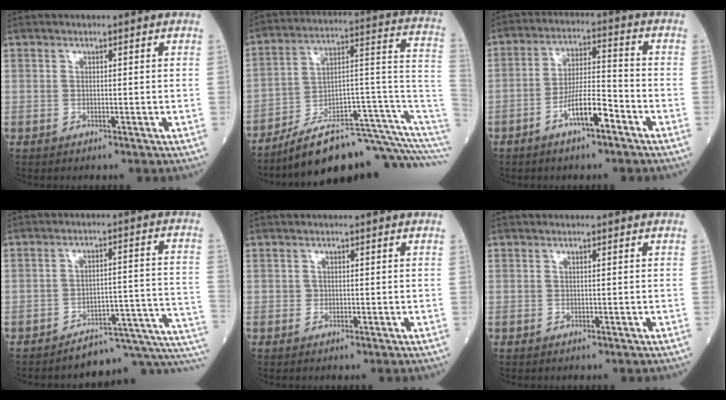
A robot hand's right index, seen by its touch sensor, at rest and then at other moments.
{"total": 18.8, "force": [-14.8, 0.6, 11.6], "torque": [-0.103, 0.069, -0.228]}
{"total": 7.8, "force": [-4.2, 1.4, 6.4], "torque": [-0.119, 0.005, -0.077]}
{"total": 12.5, "force": [-12.3, 0.6, 2.2], "torque": [0.004, 0.056, -0.159]}
{"total": 0.6, "force": [0.0, 0.6, 0.1], "torque": [0.001, 0.003, -0.001]}
{"total": 0.0}